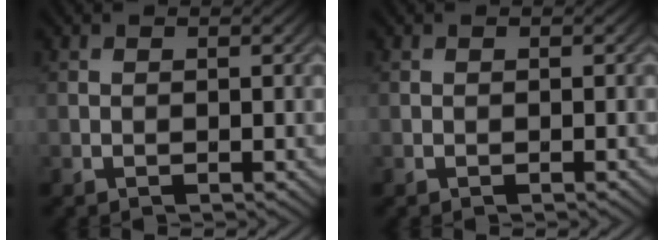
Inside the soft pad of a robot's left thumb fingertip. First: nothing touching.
{"total": 0.0}